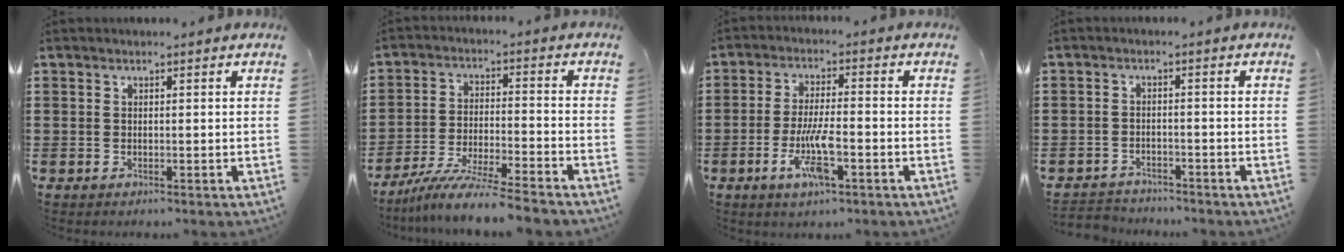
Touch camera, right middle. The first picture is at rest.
{"total": 7.9, "force": [-7.2, -0.4, 3.2], "torque": [-0.059, -0.006, -0.139]}
{"total": 7.8, "force": [-3.0, 2.1, 6.8], "torque": [-0.143, -0.008, -0.057]}
{"total": 2.7, "force": [-2.6, 0.7, -0.3], "torque": [-0.002, 0.000, -0.059]}